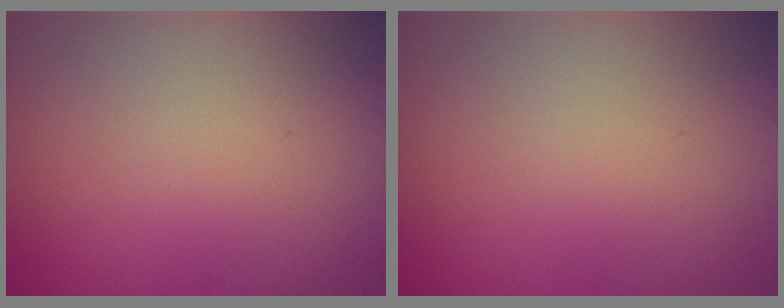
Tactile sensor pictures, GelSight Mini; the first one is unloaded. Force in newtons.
{"total": 0.0}